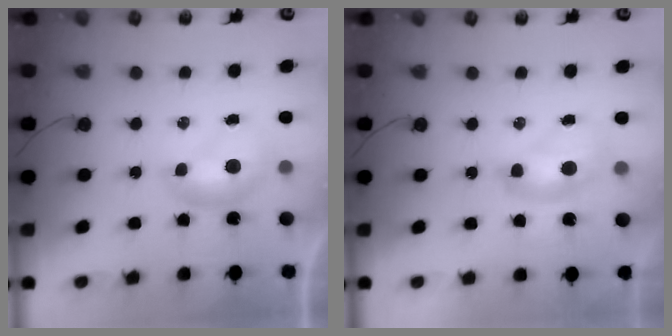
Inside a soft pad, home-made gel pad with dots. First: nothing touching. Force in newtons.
{"total": 2.5, "press": 2.5, "slide": 0.2}